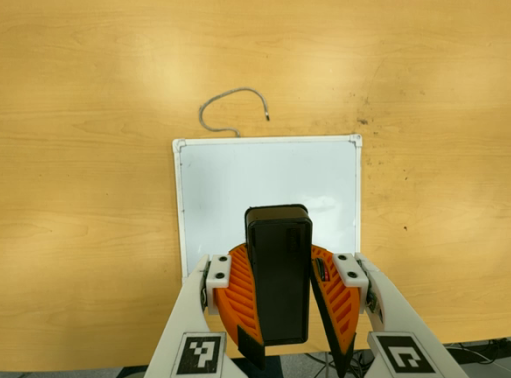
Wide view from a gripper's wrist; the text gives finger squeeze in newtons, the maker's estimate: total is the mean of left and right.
{"total": 10.8, "left": 11.2, "right": 10.4}